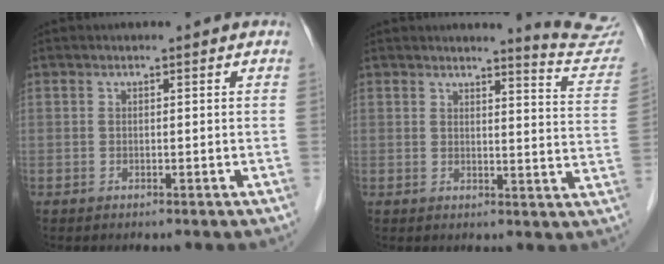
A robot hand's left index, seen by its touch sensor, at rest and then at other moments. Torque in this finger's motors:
{"motor_torque": [0.78, -1.19, 0.17, 0.02]}